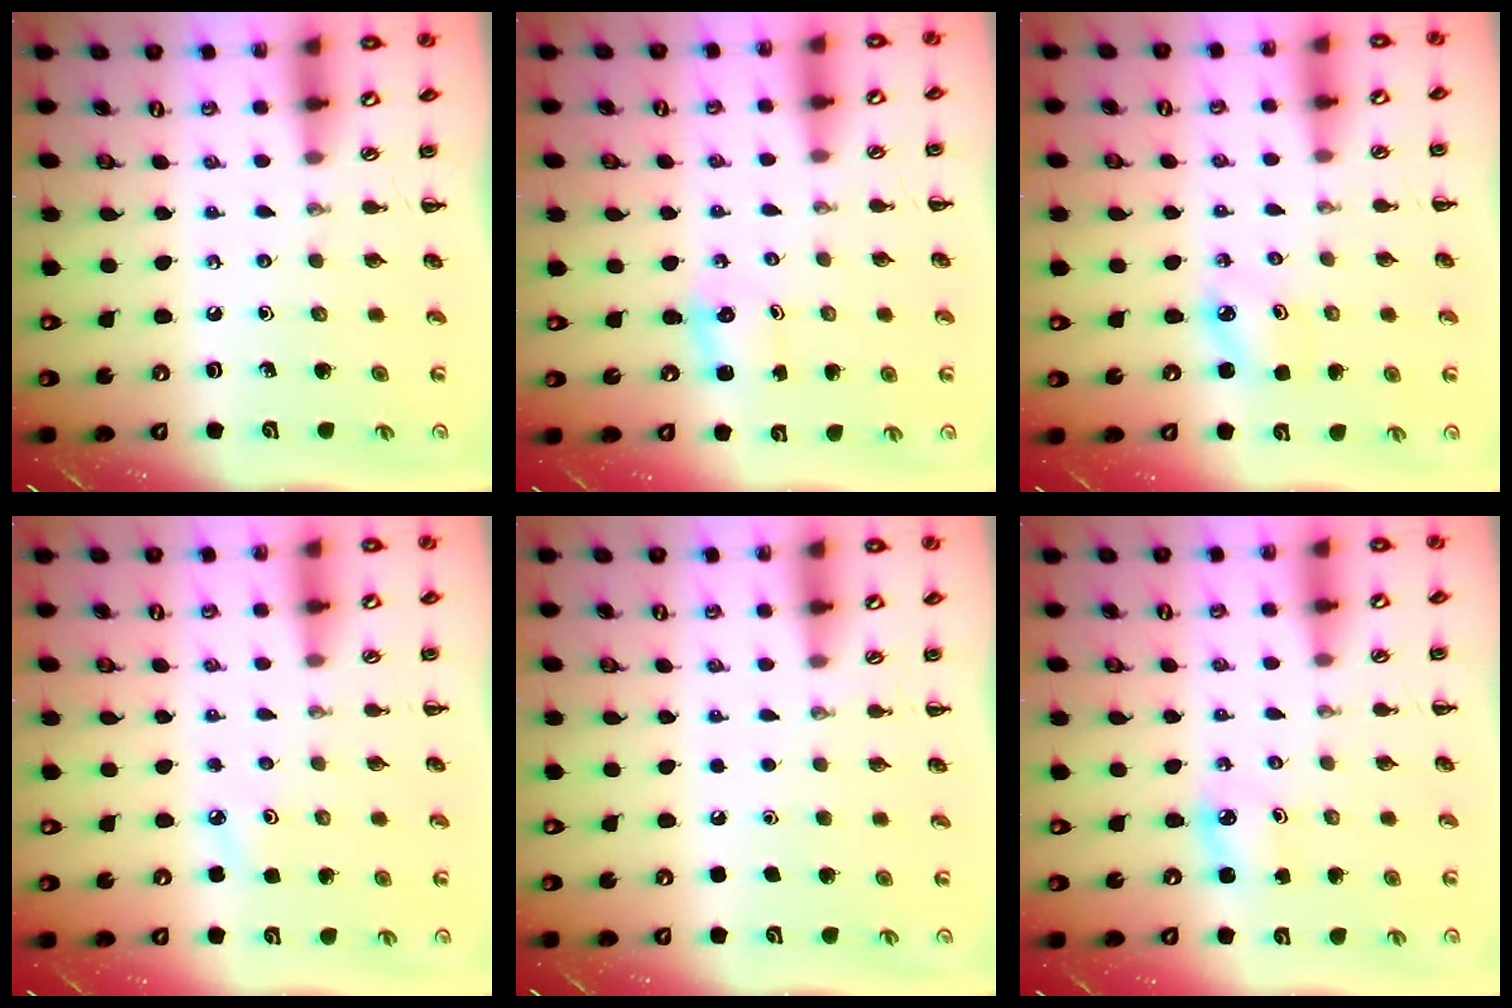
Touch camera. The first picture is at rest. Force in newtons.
{"total": 1.8, "press": 1.7, "slide": 0.6}
{"total": 2.5, "press": 2.5, "slide": 0.4}
{"total": 5.2, "press": 5.0, "slide": 1.5}
{"total": 1.6, "press": 1.6, "slide": 0.1}
{"total": 2.9, "press": 2.8, "slide": 0.5}